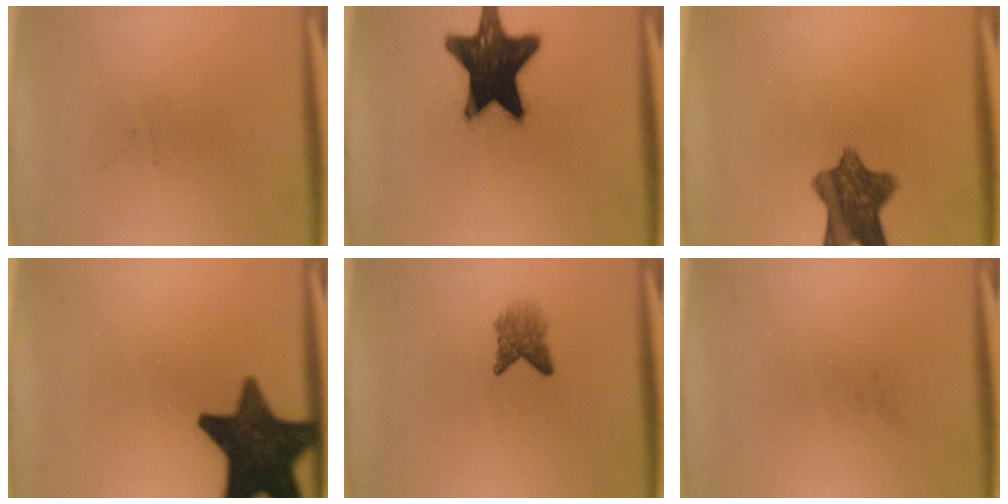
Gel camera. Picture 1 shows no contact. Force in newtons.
{"total": 18.9}
{"total": 9.1}
{"total": 15.7}
{"total": 2.8}
{"total": 0.0}